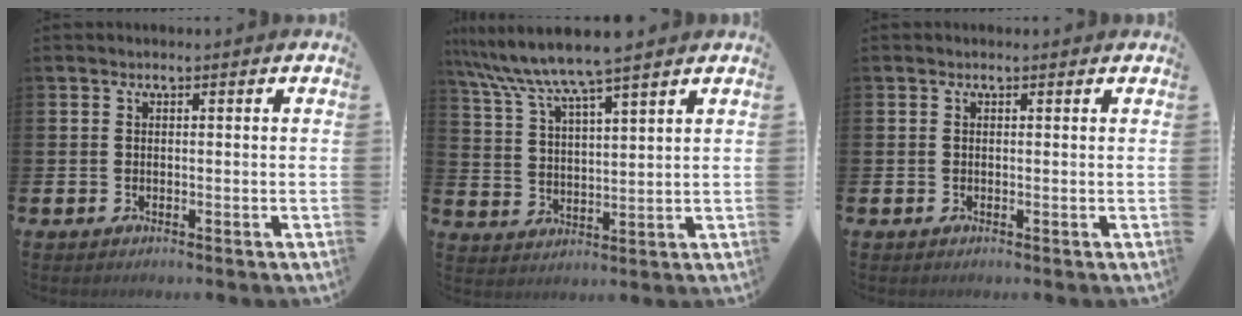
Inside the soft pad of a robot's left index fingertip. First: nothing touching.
{"total": 8.0, "force": [7.2, 0.2, 3.4], "torque": [-0.097, -0.030, 0.128]}
{"total": 0.0}